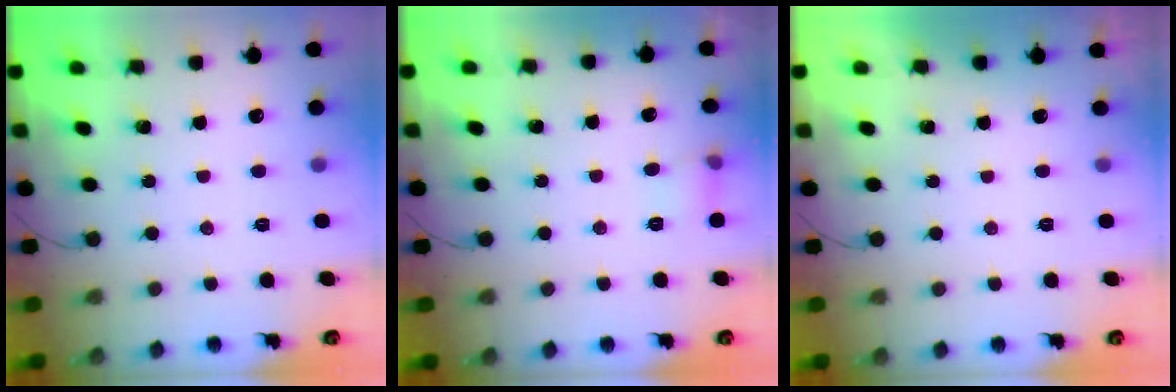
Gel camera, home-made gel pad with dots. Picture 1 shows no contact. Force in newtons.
{"total": 5.7, "press": 5.4, "slide": 1.7}
{"total": 0.0}